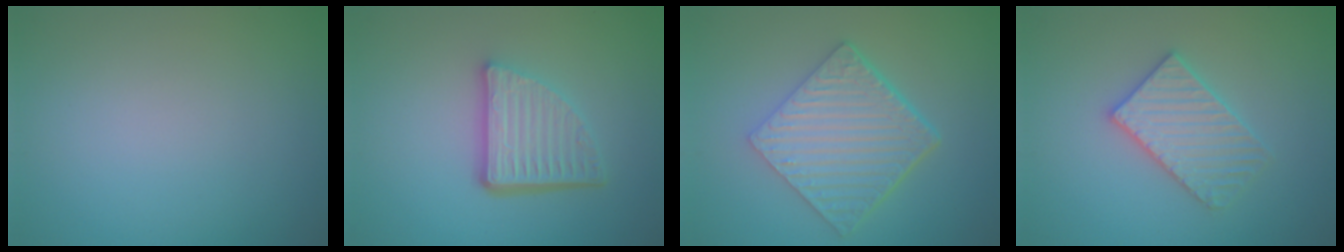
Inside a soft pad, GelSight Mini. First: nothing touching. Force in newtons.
{"total": 5.4, "press": 3.7, "slide": 3.9}
{"total": 6.3, "press": 4.5, "slide": 4.4}
{"total": 3.3, "press": 3.3, "slide": 0.6}